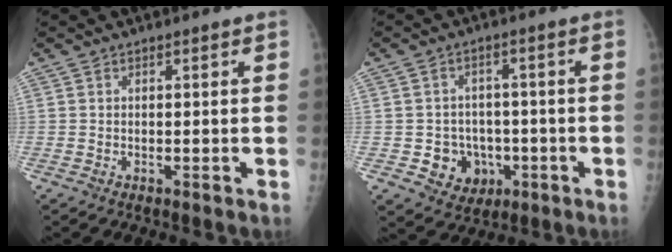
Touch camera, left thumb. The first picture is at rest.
{"total": 7.7, "force": [-2.2, 6.8, 3.0], "torque": [-0.014, 0.016, -0.023]}